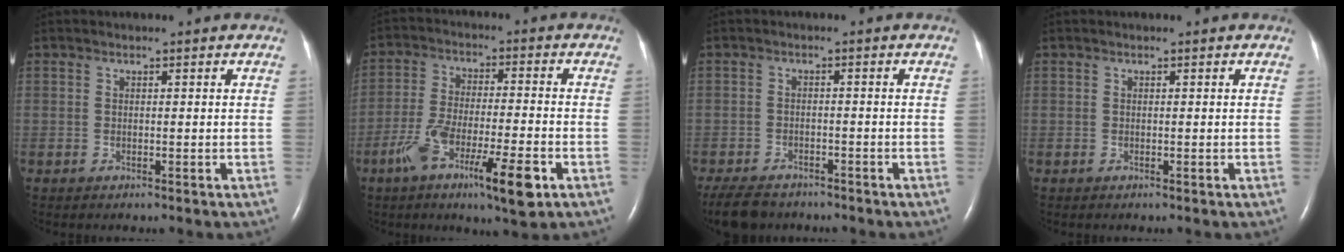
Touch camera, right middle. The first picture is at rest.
{"total": 12.2, "force": [-6.1, 1.7, 10.5], "torque": [-0.191, -0.015, -0.102]}
{"total": 7.9, "force": [-6.6, 3.4, 2.9], "torque": [-0.060, -0.013, -0.102]}
{"total": 0.0}